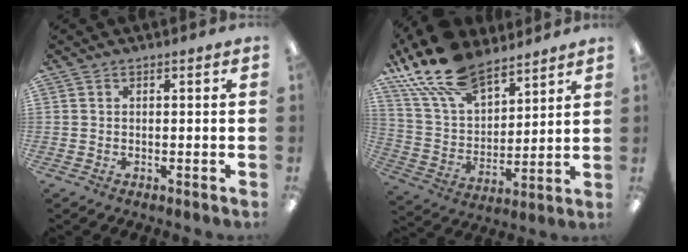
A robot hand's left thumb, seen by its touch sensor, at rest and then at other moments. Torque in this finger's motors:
{"motor_torque": [0.96, 0.43, 1.16, -1.61, 0.55]}